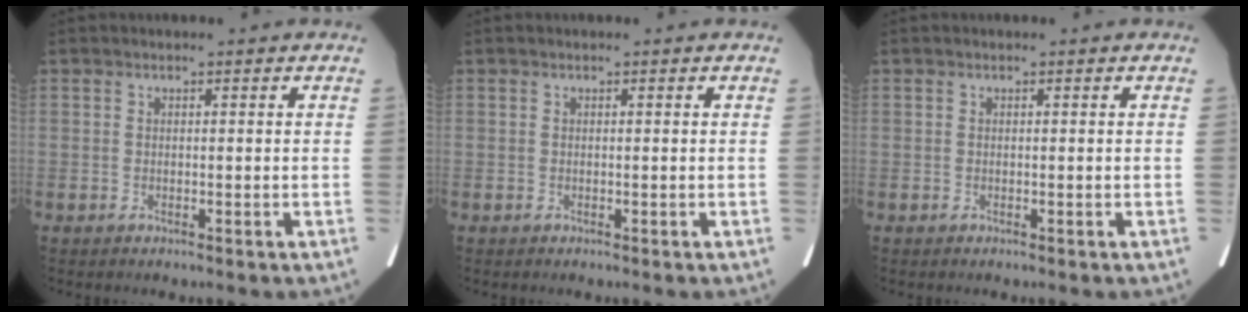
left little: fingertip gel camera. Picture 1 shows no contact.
{"total": 0.0}
{"total": 0.0}